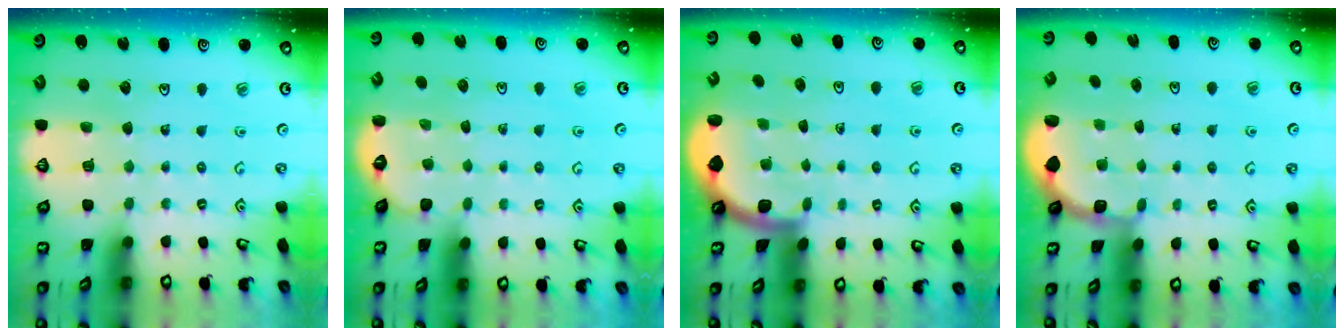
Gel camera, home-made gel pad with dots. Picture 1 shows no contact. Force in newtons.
{"total": 1.5, "press": 1.0, "slide": 1.1}
{"total": 1.6, "press": 1.6, "slide": 0.1}
{"total": 1.8, "press": 1.6, "slide": 0.7}